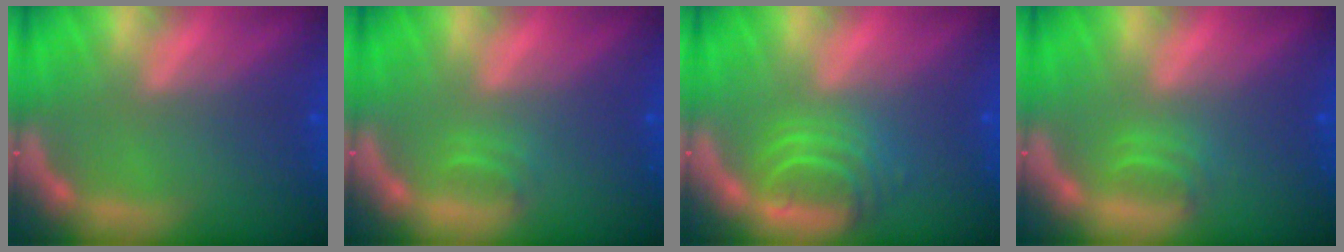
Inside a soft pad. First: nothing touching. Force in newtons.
{"total": 0.9}
{"total": 4.0}
{"total": 1.4}